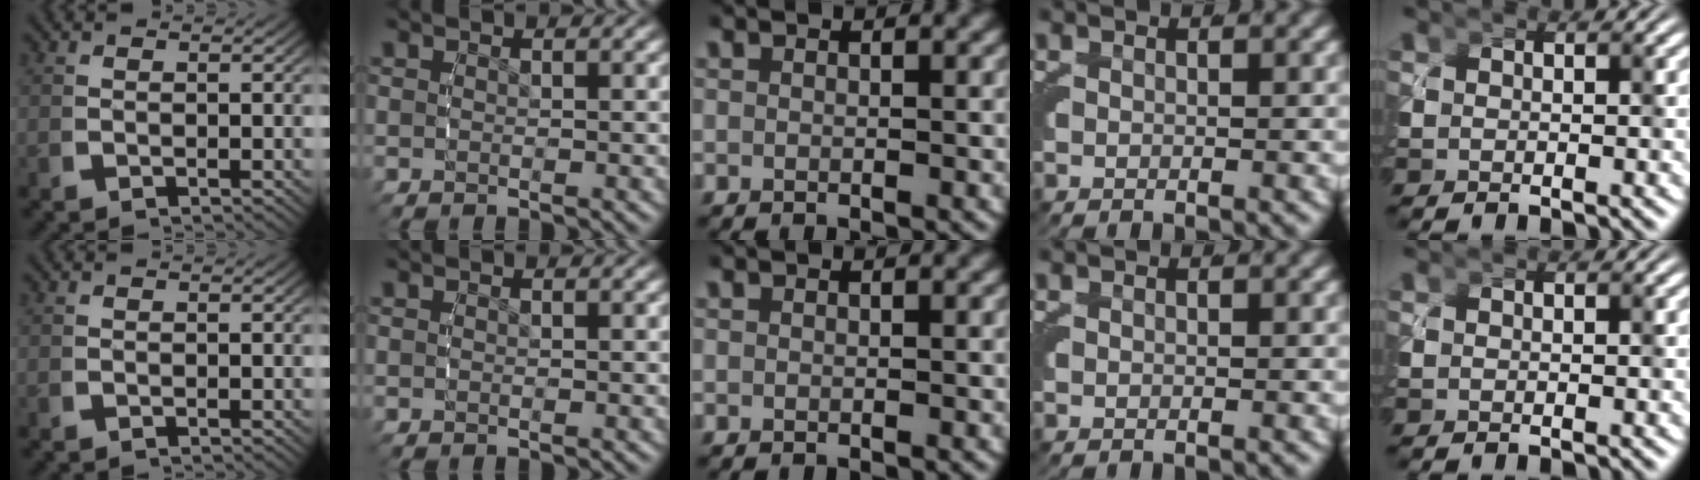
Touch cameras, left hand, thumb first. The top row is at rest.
{}